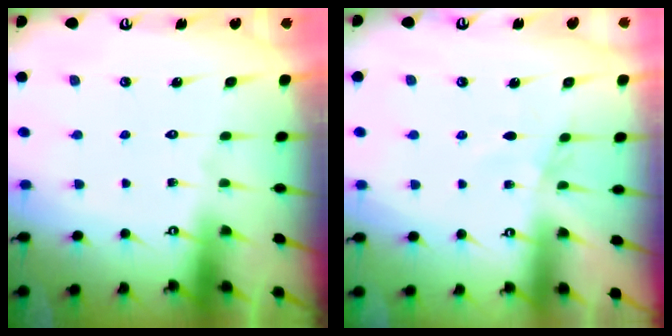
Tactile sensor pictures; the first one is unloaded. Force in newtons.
{"total": 2.0, "press": 1.9, "slide": 0.4}